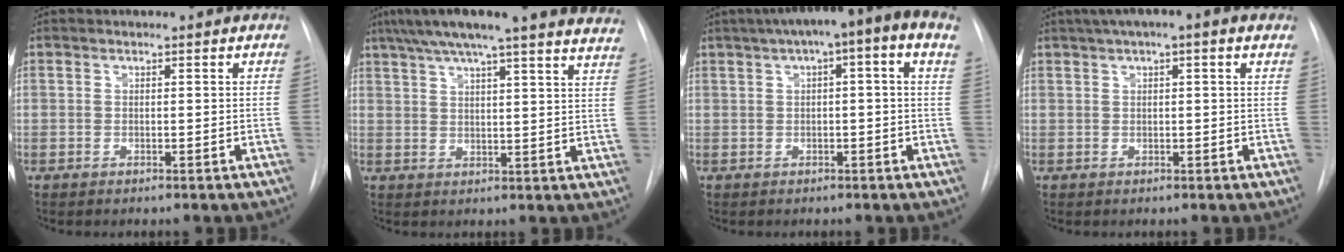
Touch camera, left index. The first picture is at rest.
{"total": 25.2, "force": [22.0, 1.2, 12.3], "torque": [-0.192, -0.015, 0.267]}
{"total": 11.7, "force": [5.7, 1.2, 10.1], "torque": [-0.148, 0.053, 0.069]}
{"total": 7.0, "force": [4.1, 0.9, 5.6], "torque": [-0.086, 0.041, 0.058]}